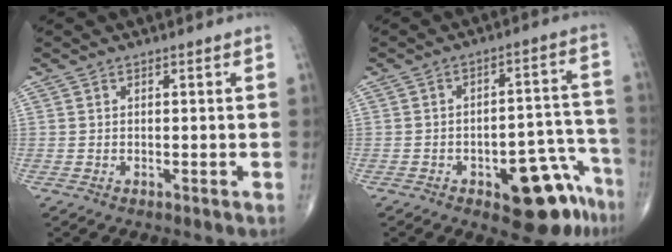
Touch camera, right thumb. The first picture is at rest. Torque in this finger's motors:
{"motor_torque": [4.31, 0.70, 0.63, -0.87, 0.03]}